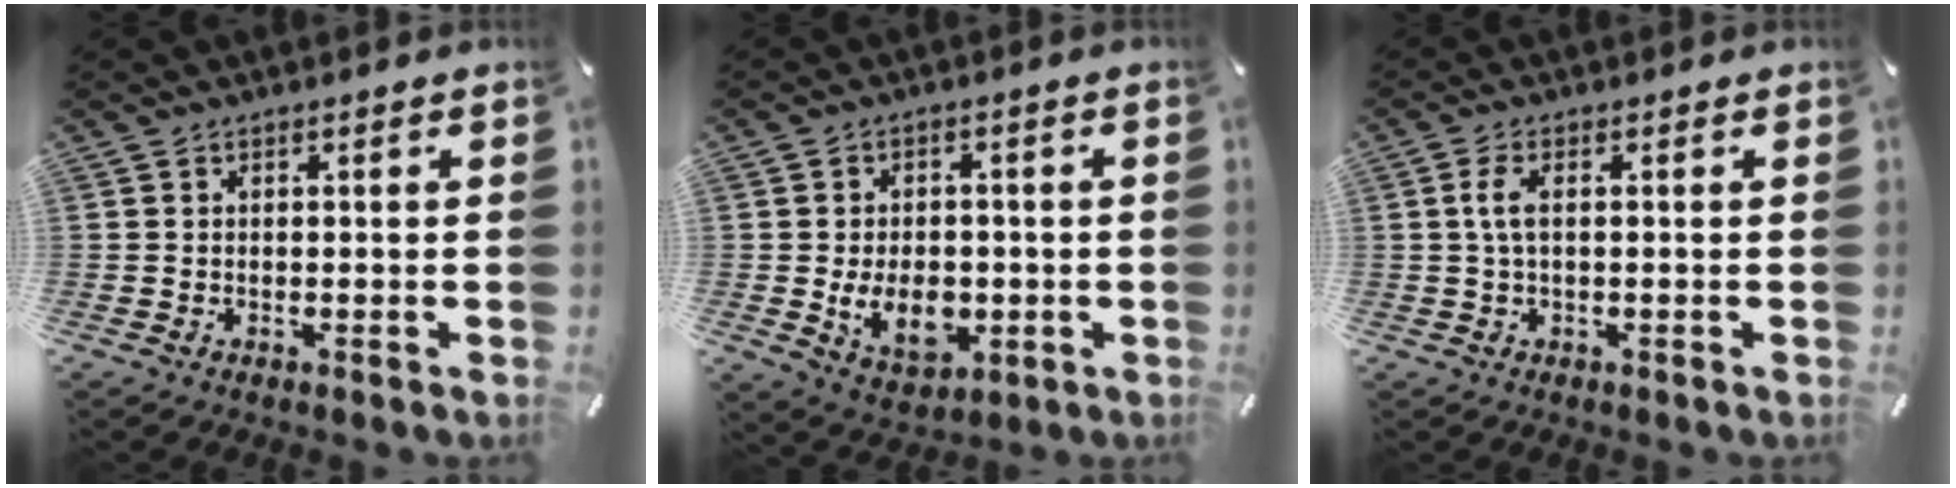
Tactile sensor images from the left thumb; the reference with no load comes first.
{"total": 9.5, "force": [-1.7, 6.7, 6.6], "torque": [-0.116, 0.000, -0.029]}
{"total": 3.7, "force": [0.3, 1.2, 3.5], "torque": [-0.082, -0.003, -0.001]}